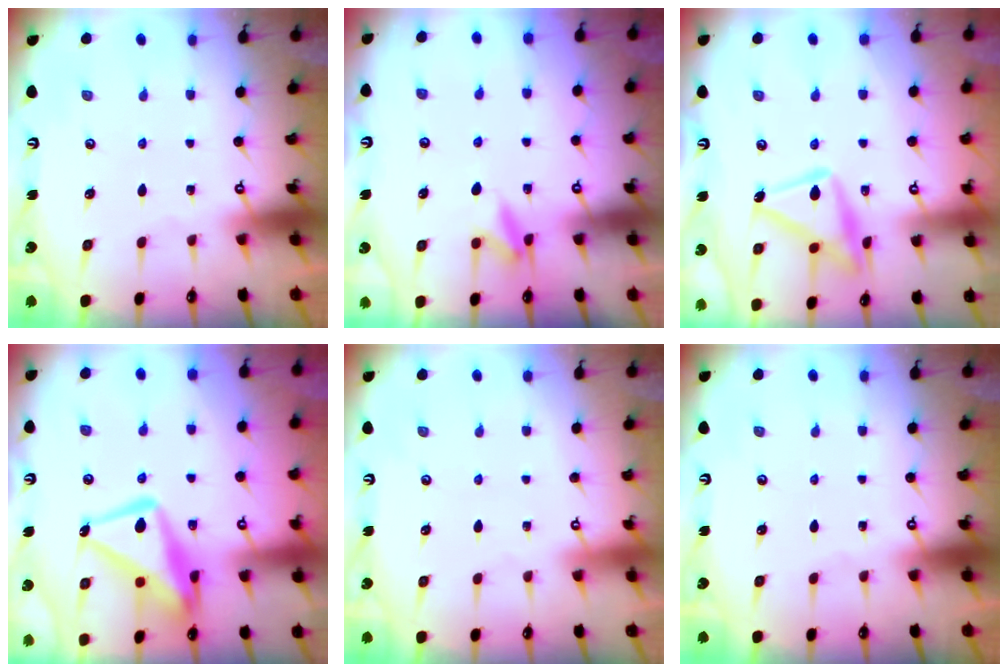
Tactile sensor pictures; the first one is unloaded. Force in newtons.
{"total": 6.6, "press": 6.3, "slide": 1.9}
{"total": 15.7, "press": 15.6, "slide": 1.0}
{"total": 17.0, "press": 16.9, "slide": 1.5}
{"total": 3.8, "press": 3.8, "slide": 0.1}
{"total": 0.0}